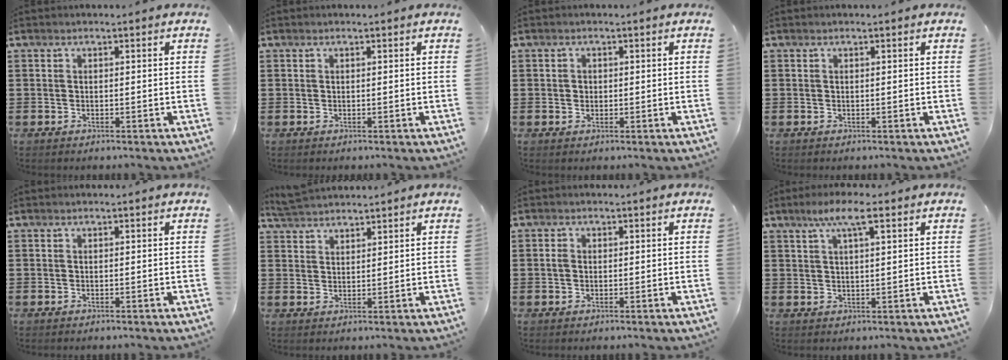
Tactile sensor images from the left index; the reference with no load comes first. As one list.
[{"total": 0.0}, {"total": 0.9, "force": [0.2, 0.9, 0.3], "torque": [-0.008, 0.006, 0.003]}, {"total": 0.0}, {"total": 0.0}, {"total": 3.5, "force": [3.5, 0.3, 0.5], "torque": [-0.021, -0.003, 0.067]}, {"total": 1.3, "force": [0.0, 1.0, 0.8], "torque": [-0.020, 0.006, -0.001]}, {"total": 5.7, "force": [3.1, 1.2, 4.5], "torque": [-0.088, 0.005, 0.051]}]